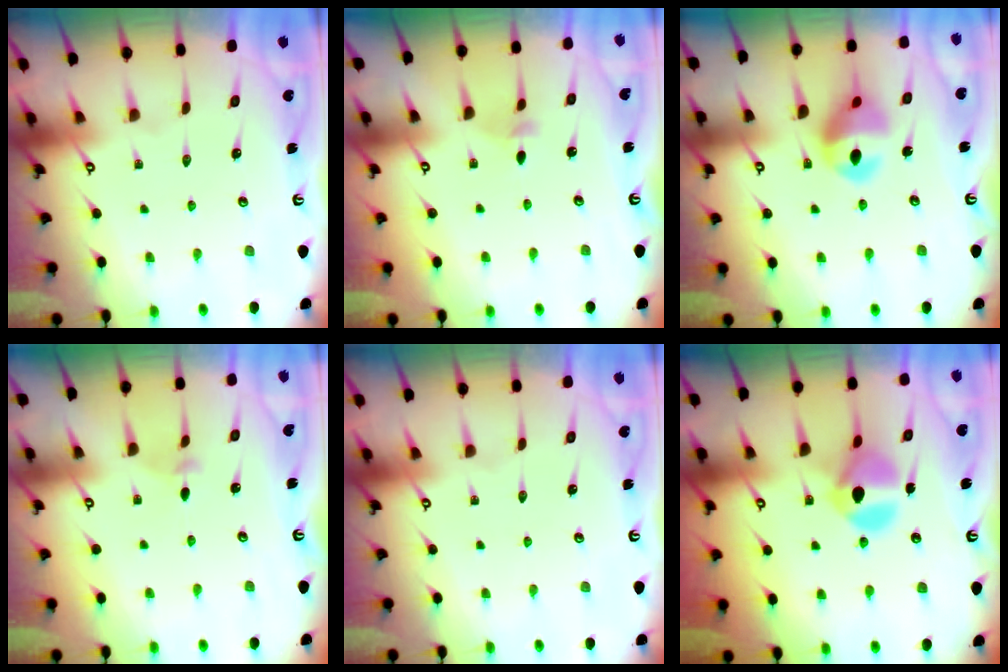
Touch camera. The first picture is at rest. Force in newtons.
{"total": 2.5, "press": 2.4, "slide": 0.6}
{"total": 13.1, "press": 12.3, "slide": 4.4}
{"total": 2.9, "press": 2.8, "slide": 0.6}
{"total": 0.0}
{"total": 11.7, "press": 11.6, "slide": 0.8}